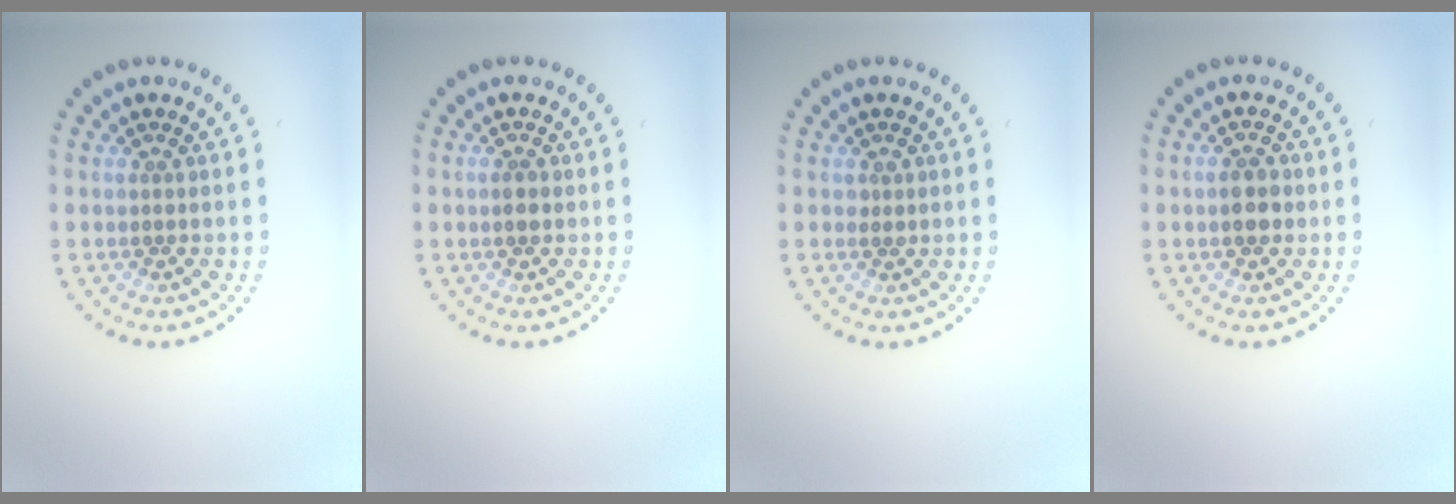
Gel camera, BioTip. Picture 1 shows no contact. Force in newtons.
{"total": 1.4, "press": 1.4, "slide": 0.2}
{"total": 0.6, "press": 0.4, "slide": 0.4}
{"total": 2.1, "press": 2.1, "slide": 0.3}